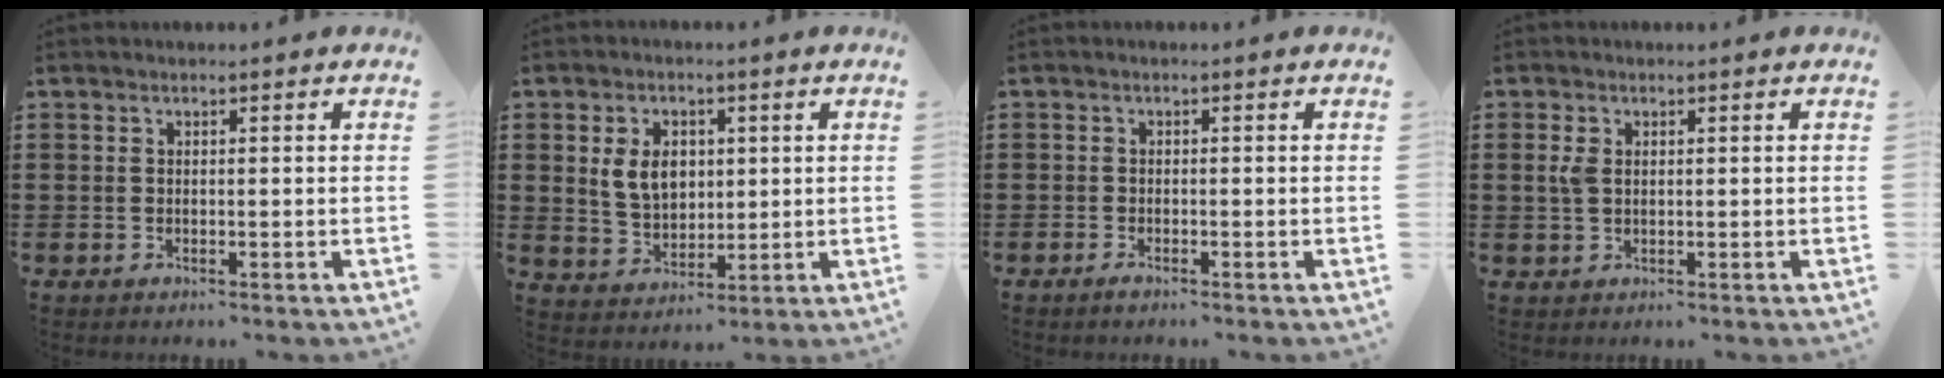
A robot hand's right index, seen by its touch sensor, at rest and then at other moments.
{"total": 6.3, "force": [1.3, 4.6, 4.1], "torque": [-0.094, 0.009, 0.019]}
{"total": 0.8, "force": [-0.7, 0.2, 0.2], "torque": [-0.008, -0.004, -0.013]}
{"total": 2.5, "force": [0.5, 1.6, 1.9], "torque": [-0.050, 0.005, 0.005]}